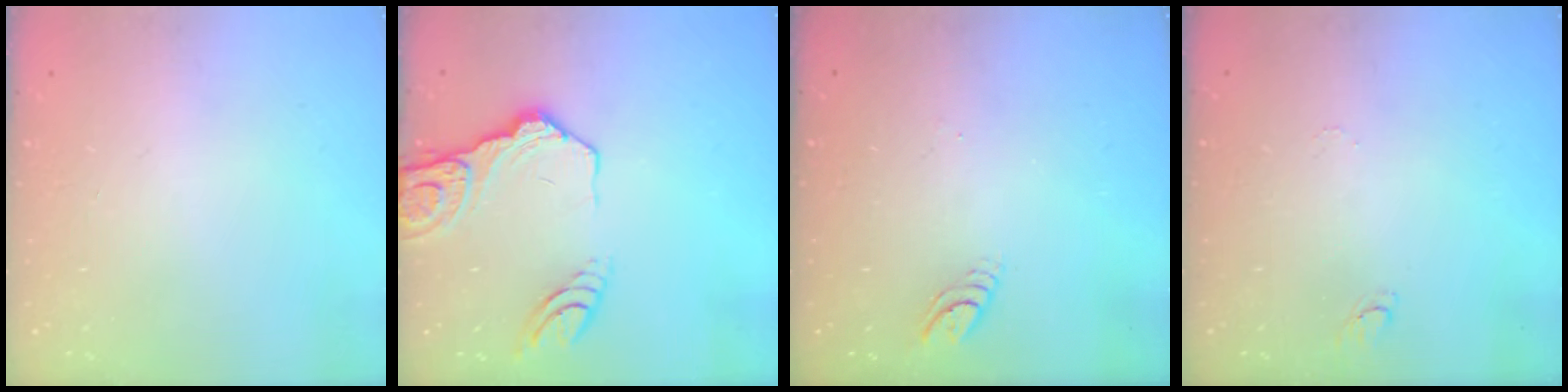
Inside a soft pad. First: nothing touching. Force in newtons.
{"total": 14.0, "press": 13.9, "slide": 1.6}
{"total": 3.9, "press": 3.9, "slide": 0.3}
{"total": 4.7, "press": 4.6, "slide": 0.5}